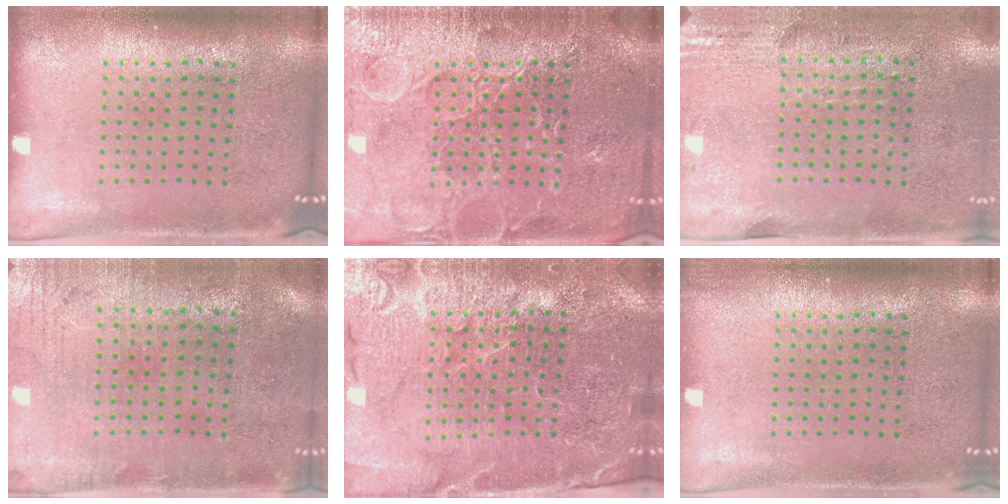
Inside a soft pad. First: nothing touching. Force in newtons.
{"total": 6.2, "press": 6.1, "slide": 0.7}
{"total": 2.9, "press": 2.5, "slide": 1.5}
{"total": 0.5, "press": 0.2, "slide": 0.5}
{"total": 4.6, "press": 4.4, "slide": 1.6}
{"total": 0.7, "press": 0.7, "slide": 0.0}